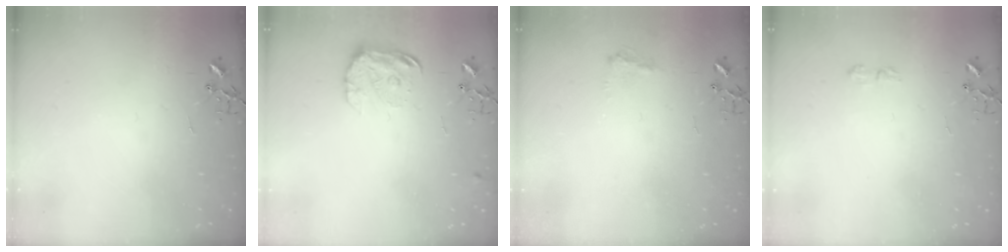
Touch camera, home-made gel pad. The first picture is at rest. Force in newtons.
{"total": 11.5, "press": 11.5, "slide": 0.6}
{"total": 8.4, "press": 8.4, "slide": 0.8}
{"total": 6.4, "press": 6.4, "slide": 0.9}